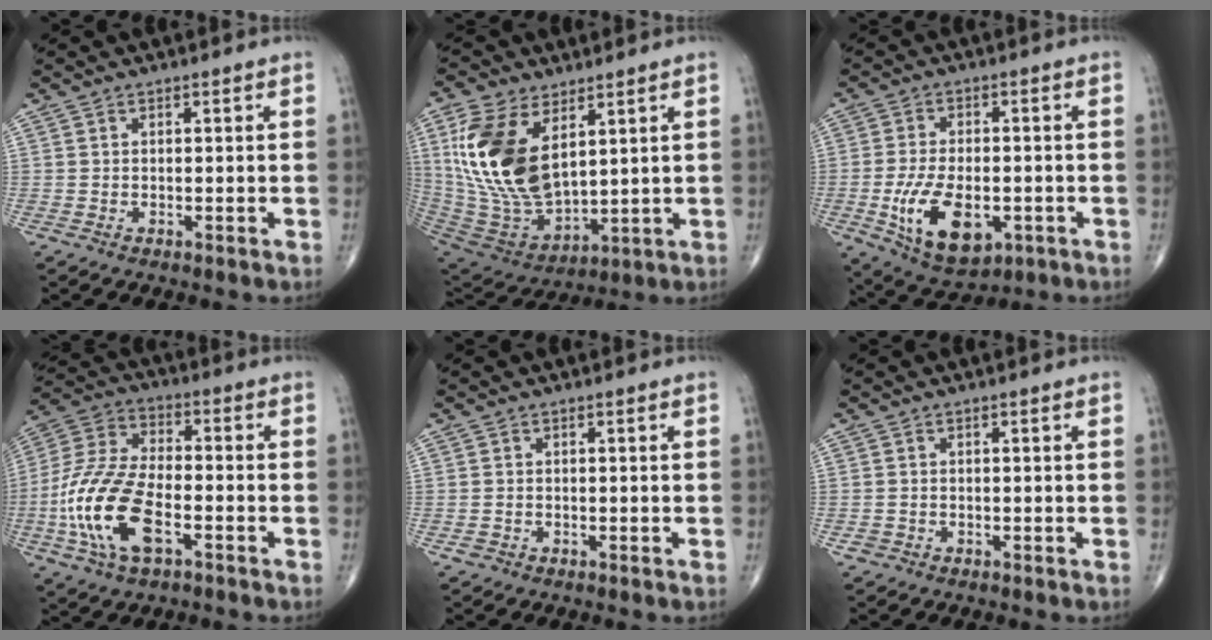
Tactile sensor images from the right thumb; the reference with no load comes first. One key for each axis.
{"total": 19.7, "fx": 6.2, "fy": 10.9, "fz": 15.2, "tx": -0.297, "ty": -0.029, "tz": 0.133}
{"total": 13.5, "fx": -3.8, "fy": 7.4, "fz": 10.6, "tx": -0.177, "ty": -0.001, "tz": -0.050}
{"total": 17.6, "fx": -5.5, "fy": 8.6, "fz": 14.3, "tx": -0.307, "ty": 0.023, "tz": -0.104}
{"total": 1.1, "fx": -0.6, "fy": 0.9, "fz": 0.3, "tx": -0.007, "ty": 0.005, "tz": -0.010}
{"total": 1.4, "fx": -0.7, "fy": 1.1, "fz": 0.2, "tx": -0.004, "ty": 0.006, "tz": -0.013}